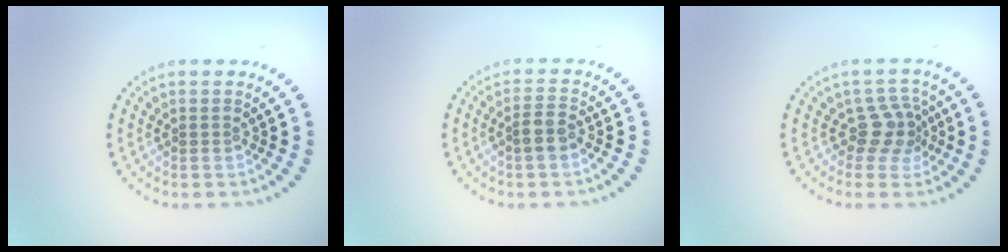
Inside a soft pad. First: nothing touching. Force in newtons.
{"total": 1.9, "press": 1.8, "slide": 0.7}
{"total": 2.9, "press": 2.2, "slide": 1.9}